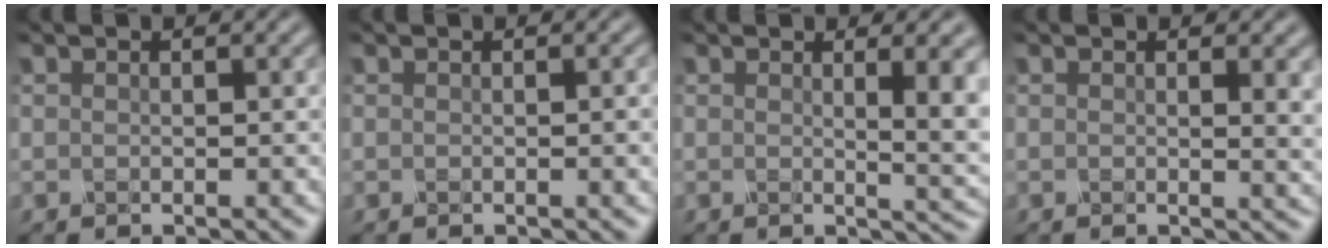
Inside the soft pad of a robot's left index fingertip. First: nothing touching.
{"total": 1.0, "force": [-0.1, 0.2, 1.0], "torque": [-0.011, -0.004, 0.001]}
{"total": 4.1, "force": [1.0, 1.2, 3.8], "torque": [-0.041, -0.006, 0.015]}
{"total": 1.8, "force": [0.7, 0.5, 1.6], "torque": [-0.020, -0.006, 0.013]}